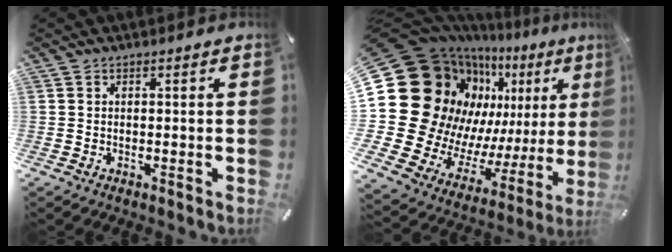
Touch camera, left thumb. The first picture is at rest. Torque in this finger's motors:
{"motor_torque": [2.18, 2.83, 2.77, 0.00, 0.57]}